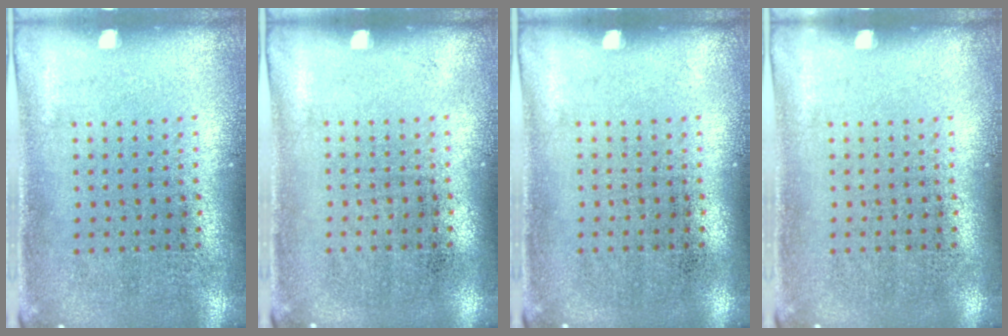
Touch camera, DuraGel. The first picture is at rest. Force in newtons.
{"total": 0.0}
{"total": 0.0}
{"total": 0.0}